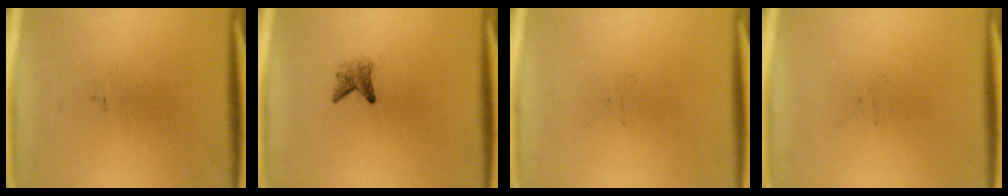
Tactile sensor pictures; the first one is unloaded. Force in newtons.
{"total": 2.0}
{"total": 0.0}
{"total": 0.0}